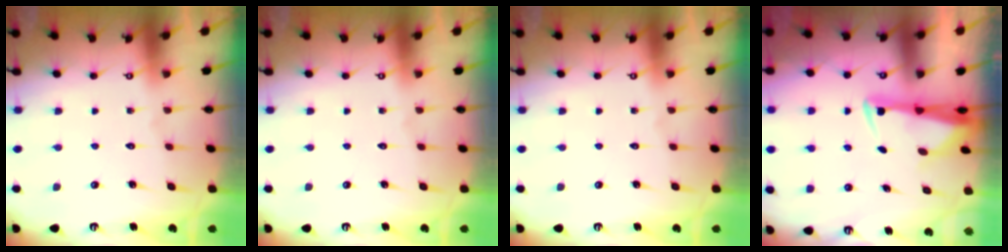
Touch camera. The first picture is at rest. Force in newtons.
{"total": 0.0}
{"total": 0.0}
{"total": 2.8, "press": 2.6, "slide": 0.9}